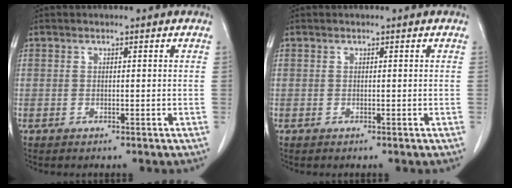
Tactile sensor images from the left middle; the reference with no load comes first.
{"total": 0.0}